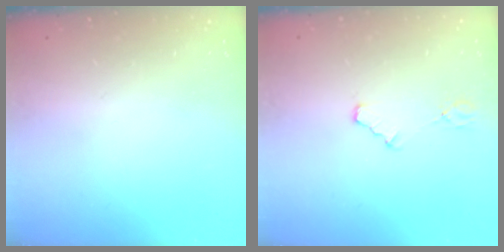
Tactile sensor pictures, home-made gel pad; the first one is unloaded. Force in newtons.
{"total": 5.5, "press": 5.5, "slide": 0.5}